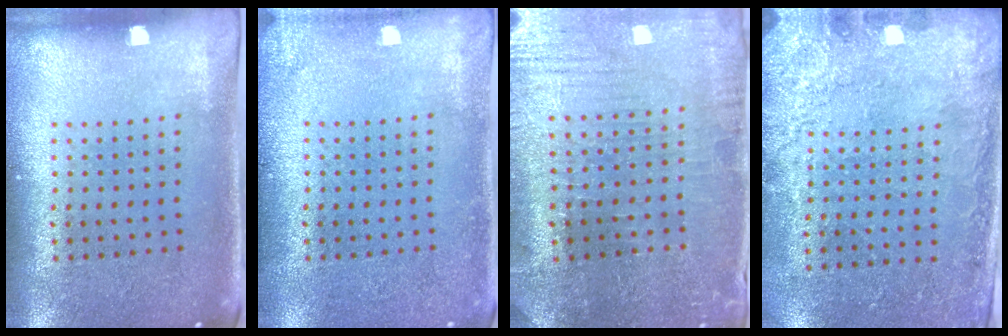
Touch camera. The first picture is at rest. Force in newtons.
{"total": 1.3, "press": 1.3, "slide": 0.1}
{"total": 0.9, "press": 0.8, "slide": 0.4}
{"total": 2.6, "press": 2.3, "slide": 1.2}